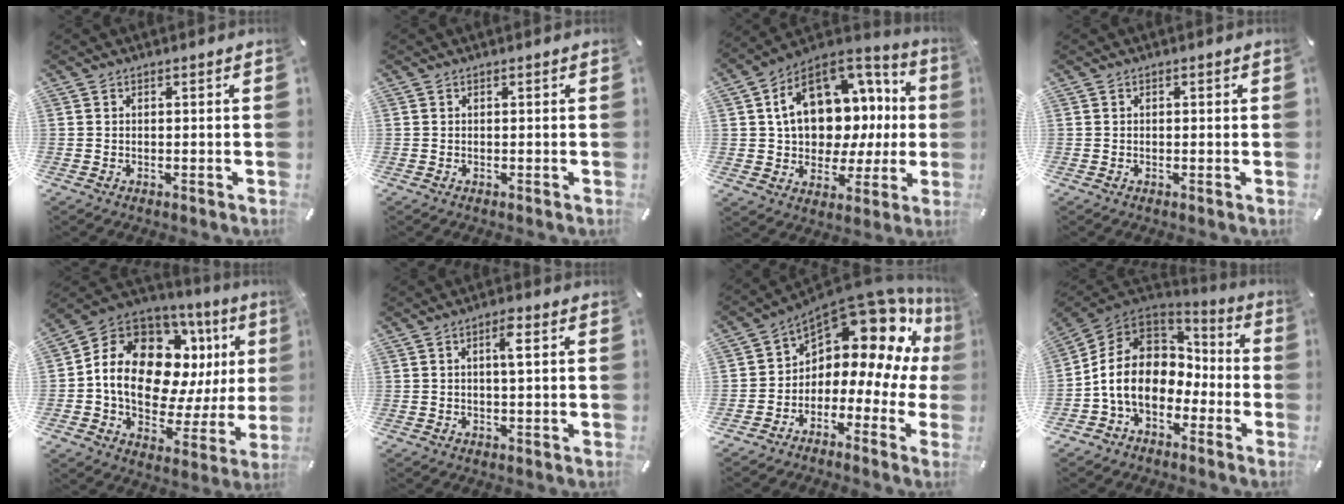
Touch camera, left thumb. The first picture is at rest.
{"total": 0.0}
{"total": 18.0, "force": [4.6, 13.2, 11.4], "torque": [-0.182, -0.023, 0.088]}
{"total": 0.5, "force": [-0.1, 0.4, 0.3], "torque": [-0.005, 0.001, -0.003]}
{"total": 17.6, "force": [4.6, 12.1, 11.9], "torque": [-0.194, -0.043, 0.076]}
{"total": 4.0, "force": [0.8, 0.9, 3.8], "torque": [-0.068, 0.004, 0.008]}
{"total": 14.5, "force": [8.2, 7.6, 9.1], "torque": [-0.140, -0.078, 0.134]}
{"total": 12.4, "force": [-2.9, 10.0, 6.7], "torque": [-0.161, 0.018, -0.051]}